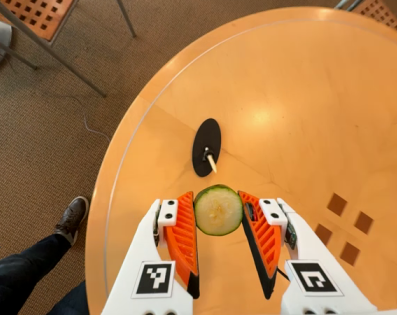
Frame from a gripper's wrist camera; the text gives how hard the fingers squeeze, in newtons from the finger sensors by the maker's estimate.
{"total": 7.8, "left": 7.4, "right": 8.2}